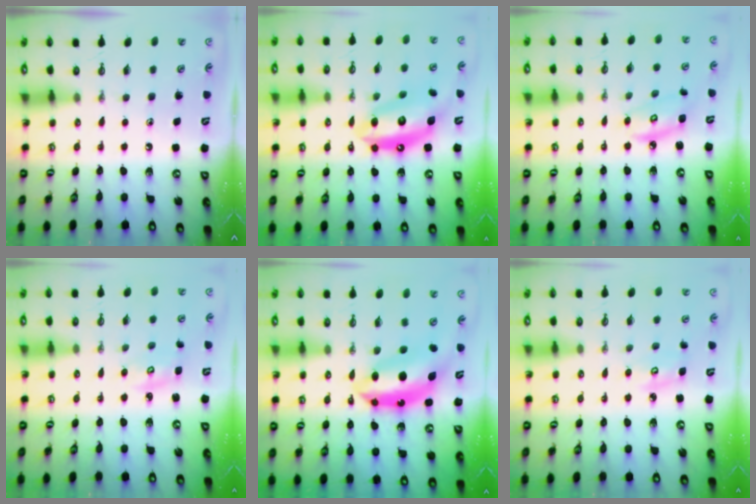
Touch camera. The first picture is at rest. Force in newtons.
{"total": 14.7, "press": 14.6, "slide": 1.6}
{"total": 6.0, "press": 6.0, "slide": 0.4}
{"total": 2.7, "press": 2.7, "slide": 0.3}
{"total": 10.9, "press": 10.9, "slide": 0.8}
{"total": 5.2, "press": 5.1, "slide": 0.5}